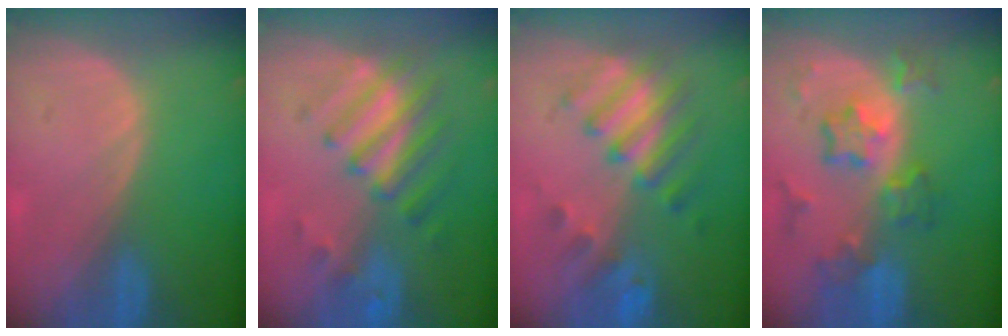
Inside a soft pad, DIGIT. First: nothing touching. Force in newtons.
{"total": 7.7, "press": 7.1, "slide": 3.1}
{"total": 7.6, "press": 7.5, "slide": 1.4}
{"total": 8.4, "press": 7.5, "slide": 4.0}